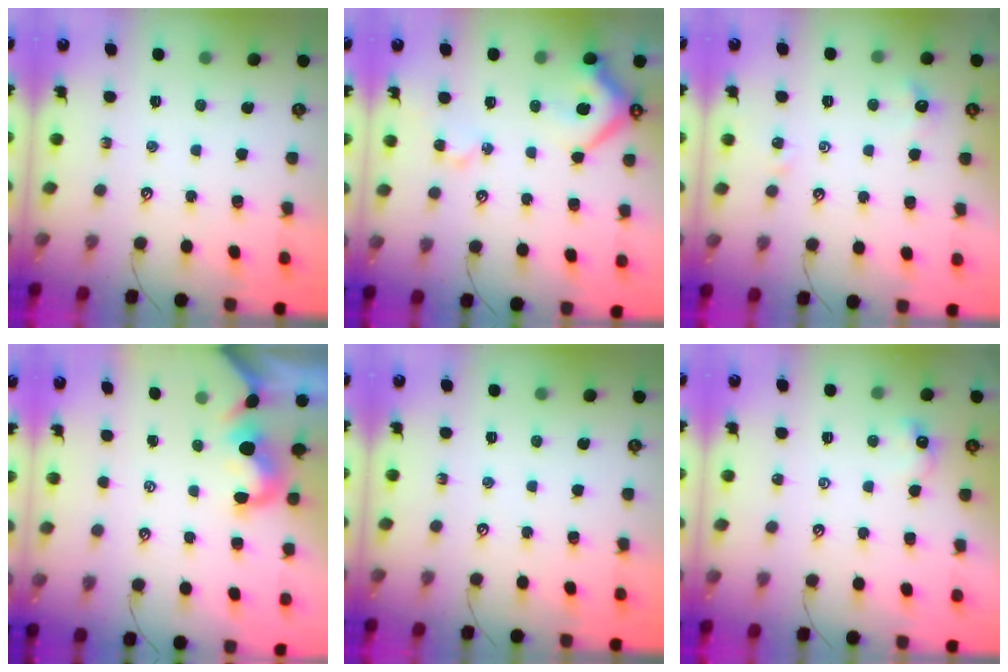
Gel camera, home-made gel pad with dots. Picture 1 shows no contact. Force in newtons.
{"total": 9.9, "press": 9.8, "slide": 1.4}
{"total": 2.5, "press": 2.5, "slide": 0.6}
{"total": 1.2, "press": 1.0, "slide": 0.7}
{"total": 0.0}
{"total": 2.3, "press": 2.2, "slide": 0.6}